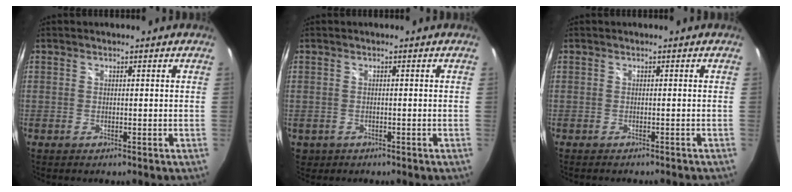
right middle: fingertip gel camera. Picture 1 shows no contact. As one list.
[{"total": 2.1, "force": [-0.2, 2.0, 0.7], "torque": [-0.018, -0.003, 0.002]}, {"total": 1.5, "force": [-1.4, 0.2, 0.6], "torque": [-0.014, -0.012, -0.019]}]